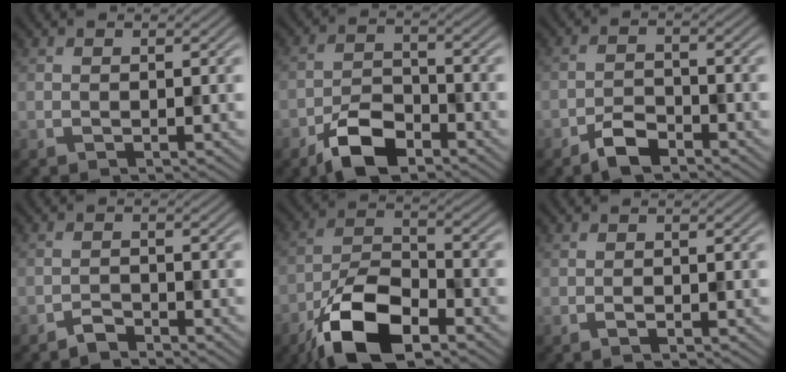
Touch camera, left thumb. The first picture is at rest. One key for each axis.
{"total": 6.8, "fx": -4.5, "fy": 3.1, "fz": 4.1, "tx": -0.074, "ty": 0.002, "tz": -0.095}
{"total": 3.7, "fx": -2.8, "fy": 1.5, "fz": 2.0, "tx": -0.034, "ty": 0.002, "tz": -0.062}
{"total": 1.7, "fx": -1.6, "fy": 0.4, "fz": 0.4, "tx": -0.004, "ty": 0.004, "tz": -0.036}
{"total": 11.4, "fx": -6.8, "fy": 4.8, "fz": 7.8, "tx": -0.150, "ty": -0.005, "tz": -0.143}
{"total": 0.7, "fx": -0.4, "fy": 0.2, "fz": 0.6, "tx": -0.012, "ty": 0.000, "tz": -0.007}